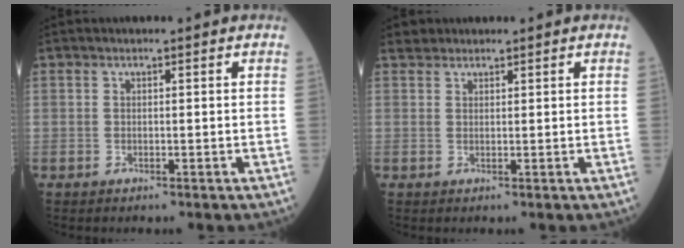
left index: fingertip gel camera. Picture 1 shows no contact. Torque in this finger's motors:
{"motor_torque": [0.08, 0.18, -0.06, -0.02]}